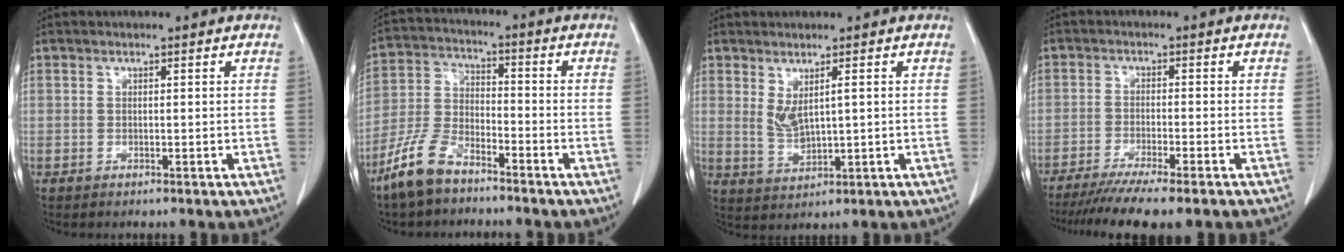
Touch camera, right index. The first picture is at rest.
{"total": 8.9, "force": [-6.7, 3.6, 4.6], "torque": [-0.116, -0.007, -0.135]}
{"total": 3.8, "force": [1.1, 0.9, 3.5], "torque": [-0.075, -0.006, 0.033]}
{"total": 11.3, "force": [-9.2, 0.3, 6.5], "torque": [-0.085, -0.024, -0.141]}